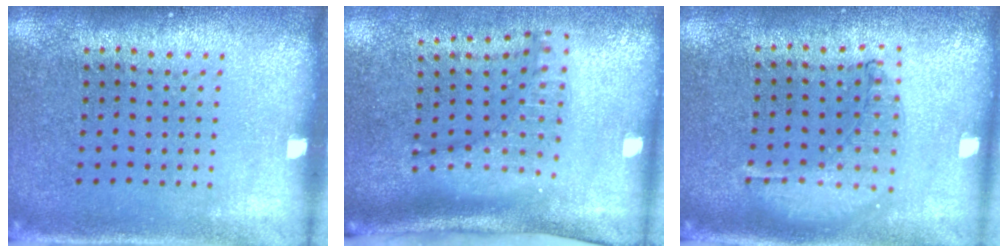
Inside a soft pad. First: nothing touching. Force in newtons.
{"total": 1.6, "press": 1.3, "slide": 0.9}
{"total": 0.9, "press": 0.9, "slide": 0.2}